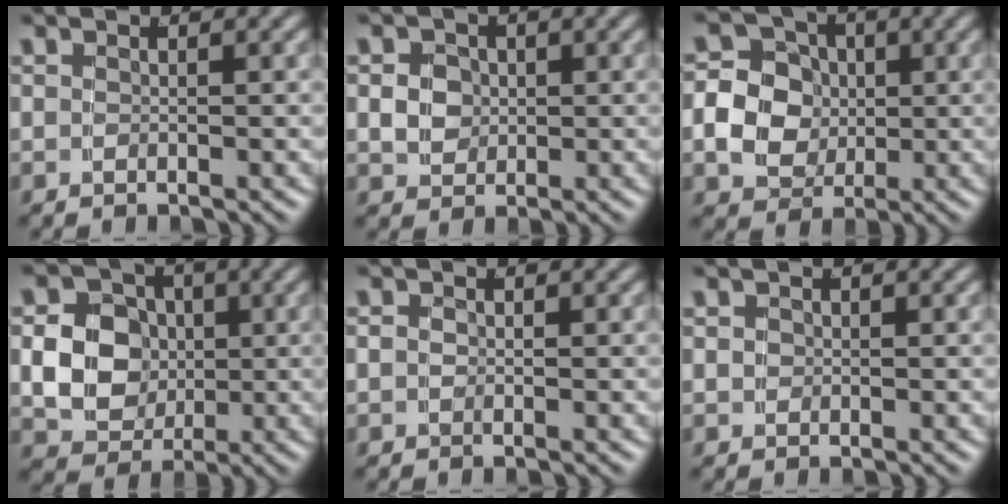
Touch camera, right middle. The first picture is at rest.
{"total": 3.4, "force": [0.2, 3.1, 1.5], "torque": [-0.021, -0.010, 0.010]}
{"total": 10.4, "force": [-0.1, 9.2, 4.7], "torque": [-0.102, -0.021, -0.007]}
{"total": 10.8, "force": [0.3, 9.6, 4.9], "torque": [-0.099, -0.023, 0.003]}
{"total": 1.1, "force": [-0.3, 1.0, 0.5], "torque": [-0.016, -0.011, -0.004]}
{"total": 0.6, "force": [0.1, 0.6, 0.0], "torque": [-0.004, -0.004, 0.003]}